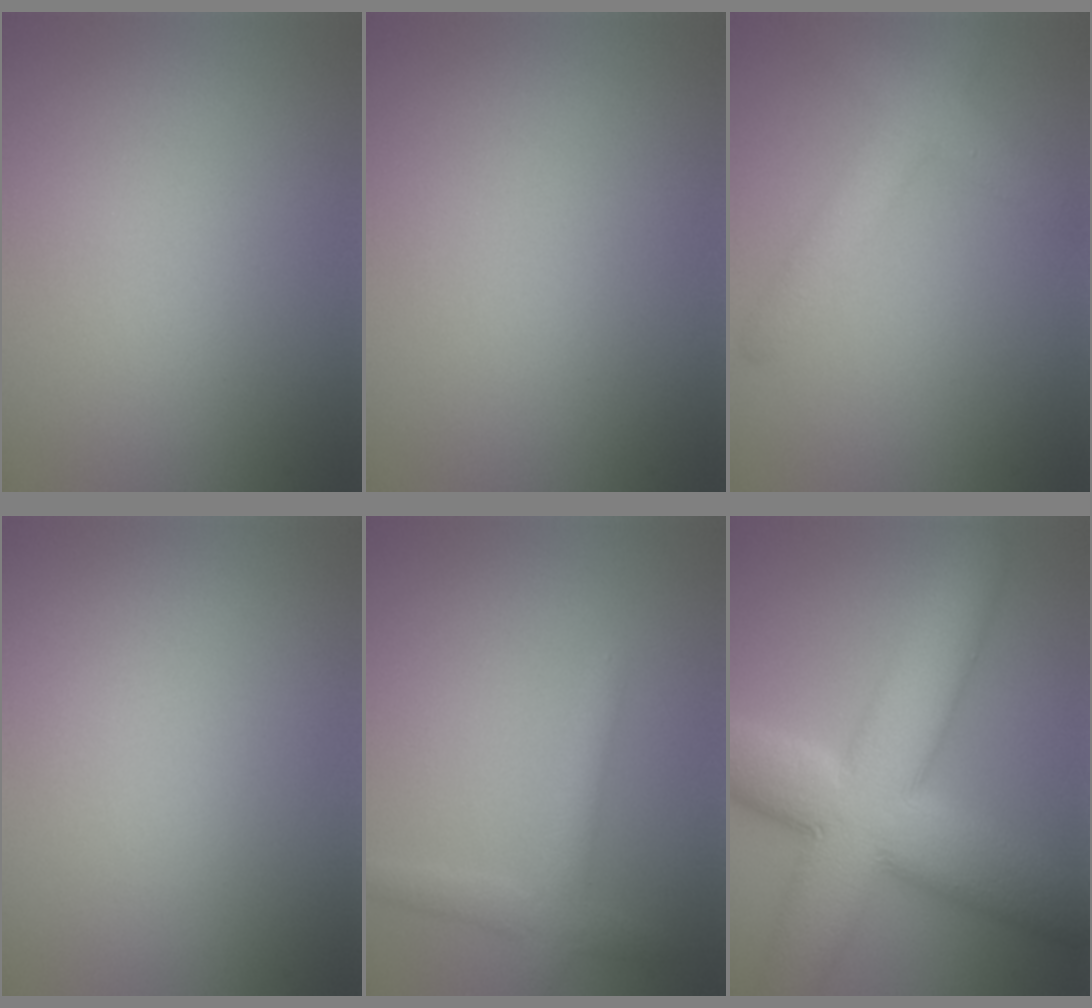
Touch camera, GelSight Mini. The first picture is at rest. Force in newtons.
{"total": 0.0}
{"total": 3.9, "press": 3.9, "slide": 0.2}
{"total": 0.0}
{"total": 2.5, "press": 2.5, "slide": 0.1}
{"total": 13.0, "press": 13.0, "slide": 0.5}